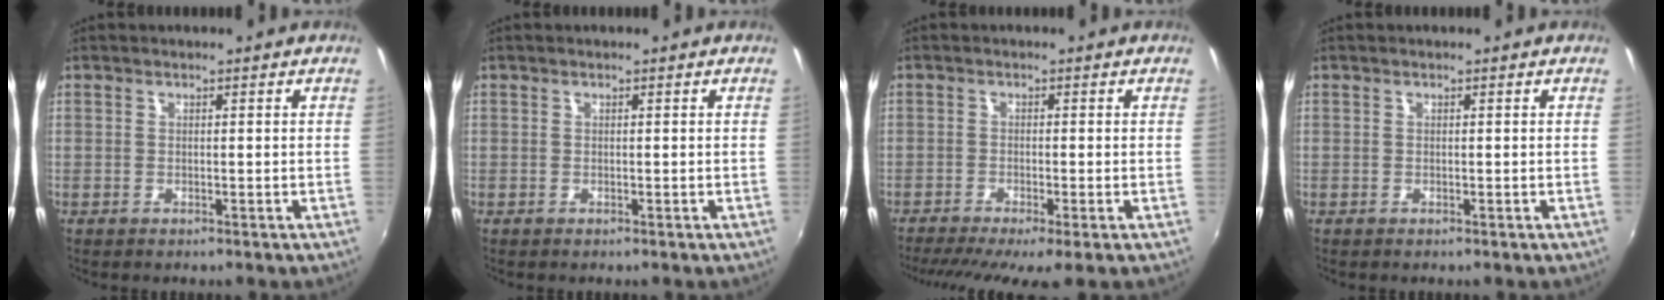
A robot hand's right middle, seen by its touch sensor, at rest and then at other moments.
{"total": 0.0}
{"total": 7.5, "force": [-5.5, 0.3, 5.2], "torque": [-0.109, -0.032, -0.088]}
{"total": 0.0}